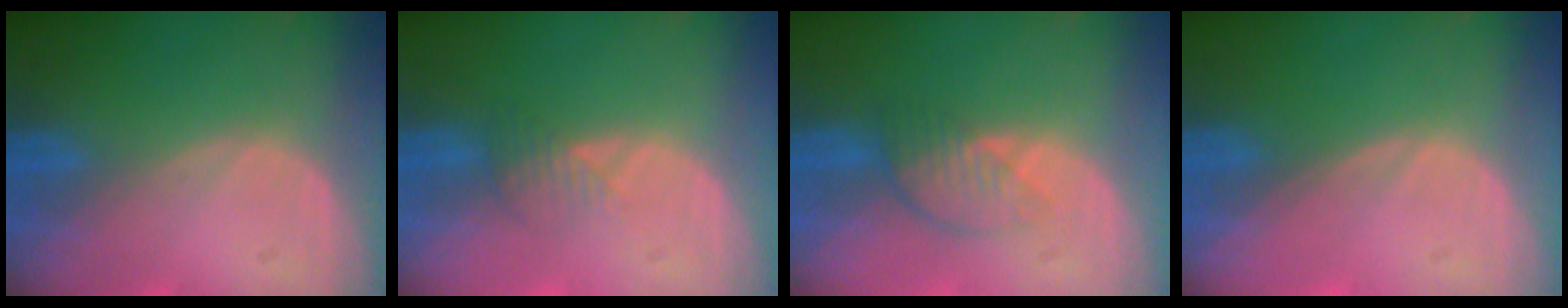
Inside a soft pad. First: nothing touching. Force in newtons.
{"total": 2.1, "press": 2.1, "slide": 0.2}
{"total": 4.0, "press": 3.6, "slide": 1.9}
{"total": 0.0}